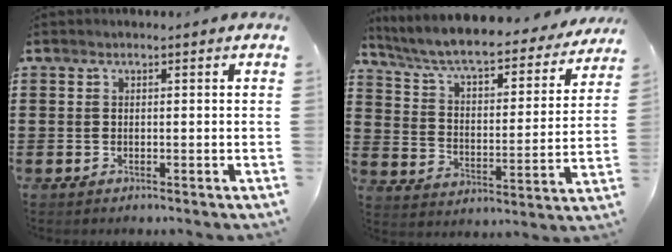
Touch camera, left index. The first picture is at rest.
{"total": 6.8, "force": [6.1, 0.4, 2.9], "torque": [-0.084, -0.043, 0.099]}